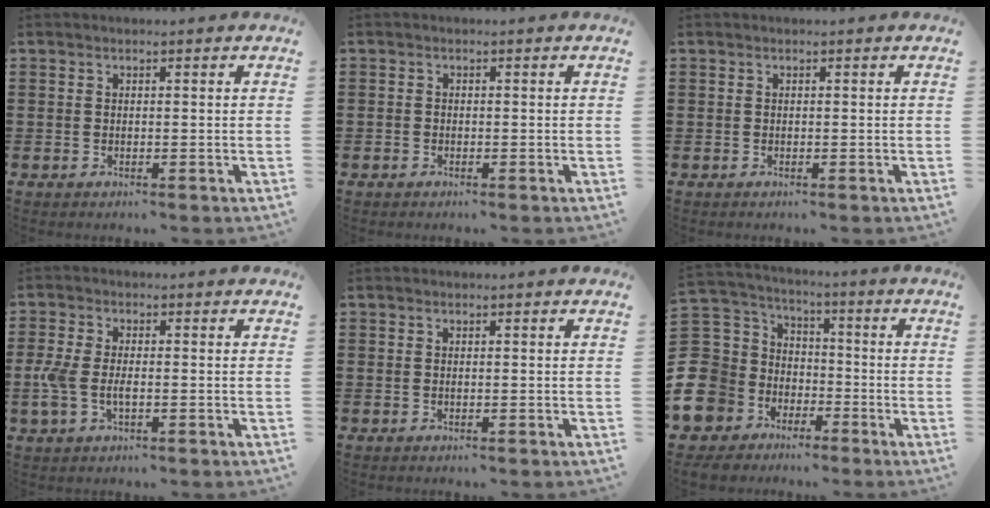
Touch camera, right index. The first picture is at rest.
{"total": 0.7, "force": [-0.6, 0.3, 0.2], "torque": [-0.003, -0.001, -0.013]}
{"total": 0.0}
{"total": 4.0, "force": [-0.9, 1.9, 3.4], "torque": [-0.082, -0.004, -0.021]}
{"total": 0.0}
{"total": 13.0, "force": [-6.2, 11.0, 2.9], "torque": [-0.135, 0.000, -0.114]}